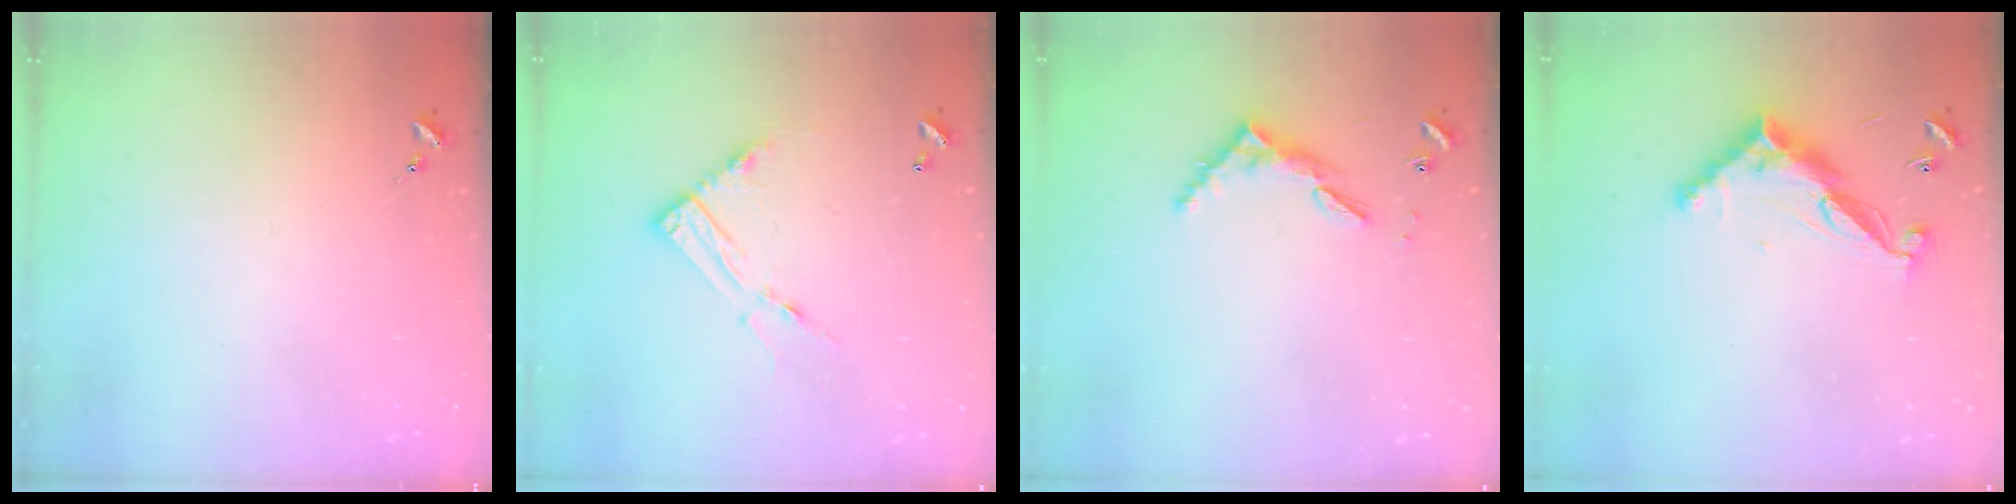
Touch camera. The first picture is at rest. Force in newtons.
{"total": 11.2, "press": 11.2, "slide": 0.9}
{"total": 6.3, "press": 6.3, "slide": 0.5}
{"total": 12.8, "press": 12.8, "slide": 0.4}